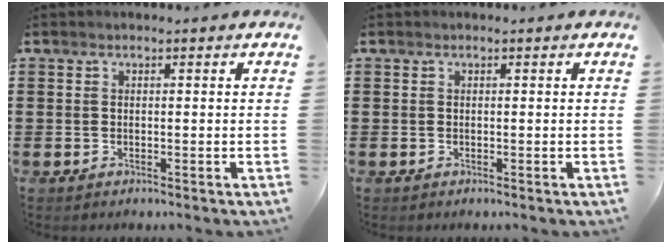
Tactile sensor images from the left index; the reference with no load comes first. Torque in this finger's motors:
{"motor_torque": [0.00, 0.00, 0.00, -0.01]}